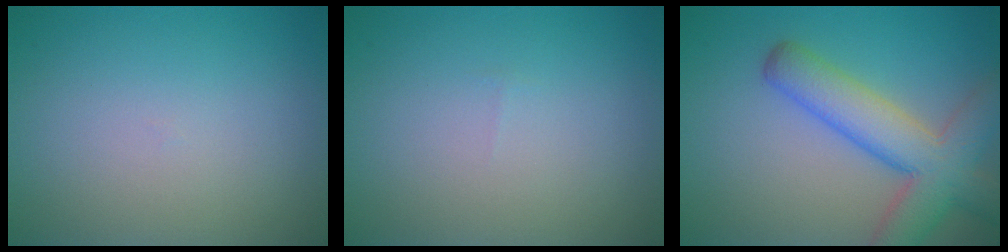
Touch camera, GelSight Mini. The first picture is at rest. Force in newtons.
{"total": 0.0}
{"total": 7.2, "press": 7.2, "slide": 0.3}